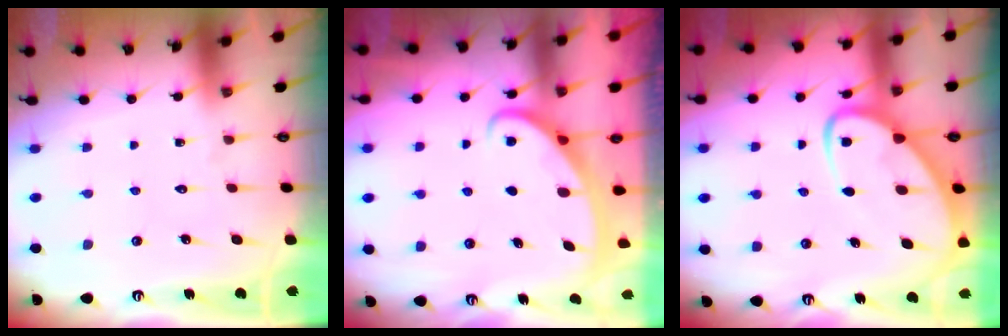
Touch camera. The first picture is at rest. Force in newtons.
{"total": 2.8, "press": 2.8, "slide": 0.4}
{"total": 8.4, "press": 8.4, "slide": 0.8}